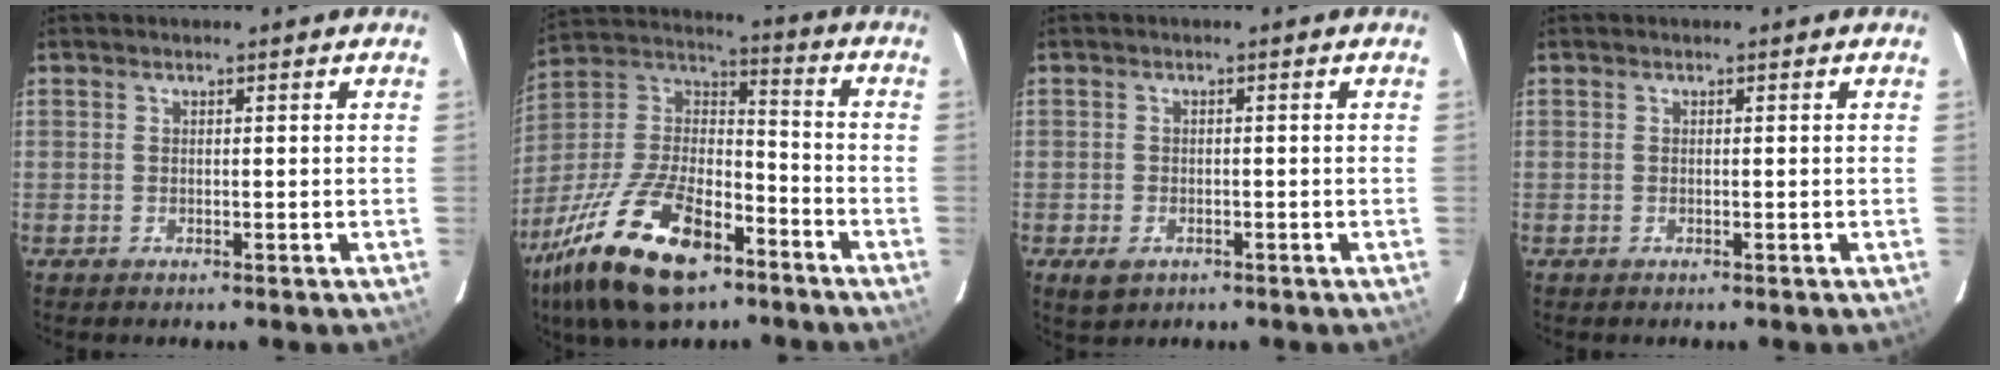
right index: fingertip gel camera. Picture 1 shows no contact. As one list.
[{"total": 24.1, "force": [-14.2, 10.9, 16.2], "torque": [-0.342, -0.014, -0.248]}, {"total": 3.5, "force": [-1.8, 2.4, 1.8], "torque": [-0.037, -0.005, -0.025]}, {"total": 0.0}]